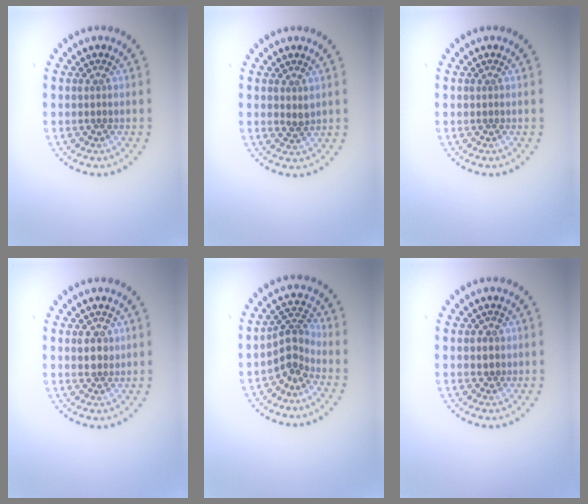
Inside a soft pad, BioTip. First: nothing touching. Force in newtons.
{"total": 1.0, "press": 0.9, "slide": 0.4}
{"total": 0.0}
{"total": 1.7, "press": 1.7, "slide": 0.3}
{"total": 2.6, "press": 1.8, "slide": 1.9}
{"total": 0.9, "press": 0.8, "slide": 0.4}